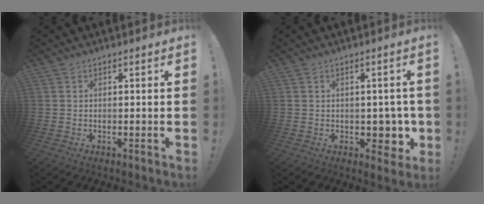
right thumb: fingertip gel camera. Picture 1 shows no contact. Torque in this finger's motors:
{"motor_torque": [0.06, -0.16, 0.20, -0.11, 0.00]}